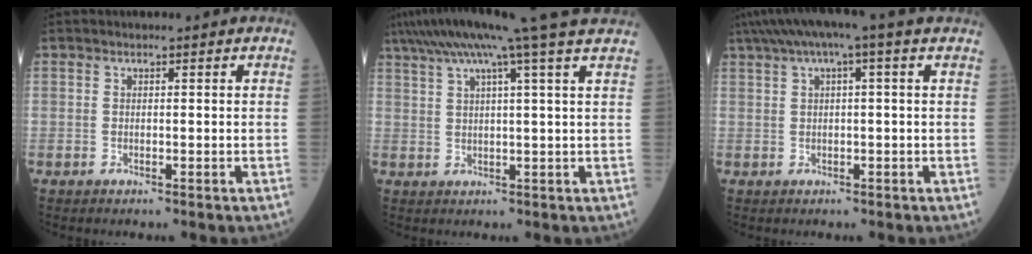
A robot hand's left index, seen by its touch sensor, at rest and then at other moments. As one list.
[{"total": 14.1, "force": [11.0, -2.5, 8.5], "torque": [-0.145, 0.017, 0.148]}, {"total": 6.5, "force": [3.9, -0.4, 5.2], "torque": [-0.085, 0.042, 0.062]}]